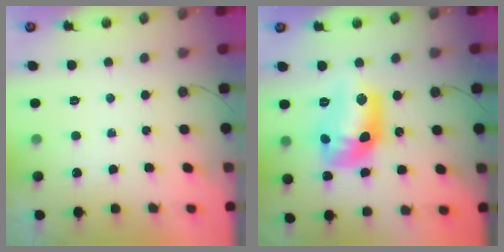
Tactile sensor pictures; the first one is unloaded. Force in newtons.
{"total": 14.4, "press": 14.4, "slide": 1.1}